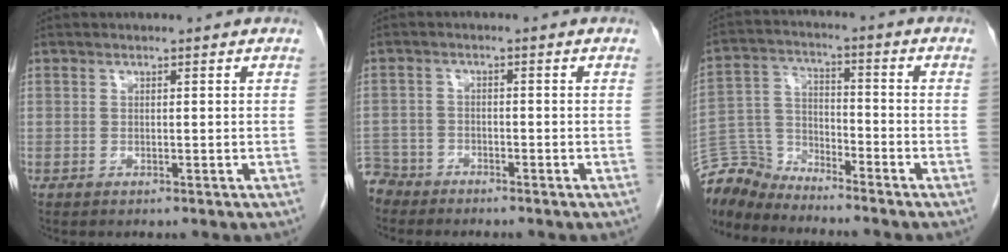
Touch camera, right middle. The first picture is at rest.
{"total": 4.6, "force": [-4.2, 1.7, -0.8], "torque": [0.016, -0.005, -0.087]}
{"total": 8.3, "force": [-8.2, 1.0, -0.1], "torque": [-0.009, 0.011, -0.164]}